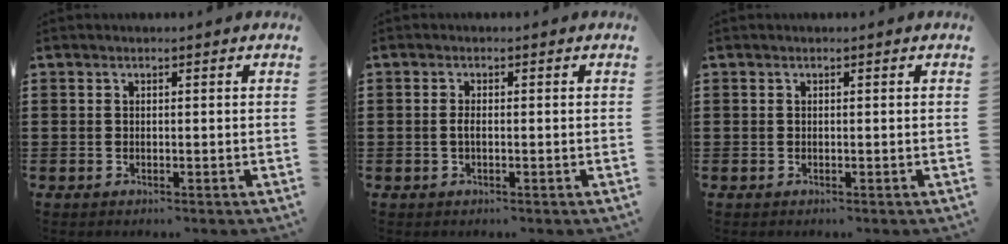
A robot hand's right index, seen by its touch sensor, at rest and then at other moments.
{"total": 1.3, "force": [-0.3, 0.3, 1.2], "torque": [-0.031, -0.004, -0.007]}
{"total": 0.0}